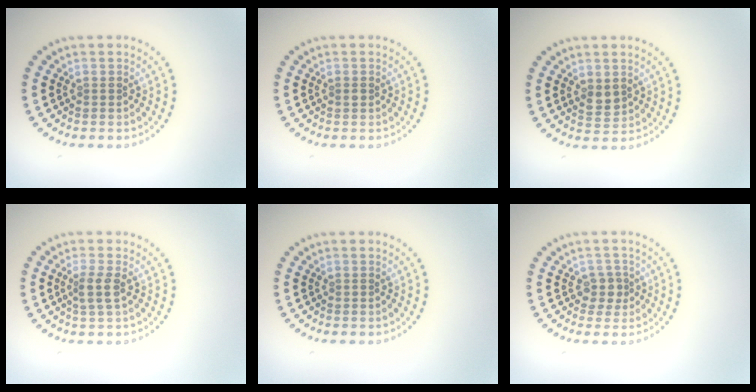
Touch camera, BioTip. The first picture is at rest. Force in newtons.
{"total": 0.5, "press": 0.5, "slide": 0.1}
{"total": 1.8, "press": 1.7, "slide": 0.4}
{"total": 1.8, "press": 1.5, "slide": 0.9}
{"total": 0.0}
{"total": 1.7, "press": 1.4, "slide": 1.0}